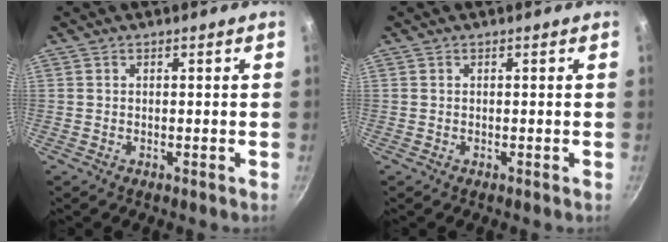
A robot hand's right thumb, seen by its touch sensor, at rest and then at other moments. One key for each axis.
{"total": 0.0}